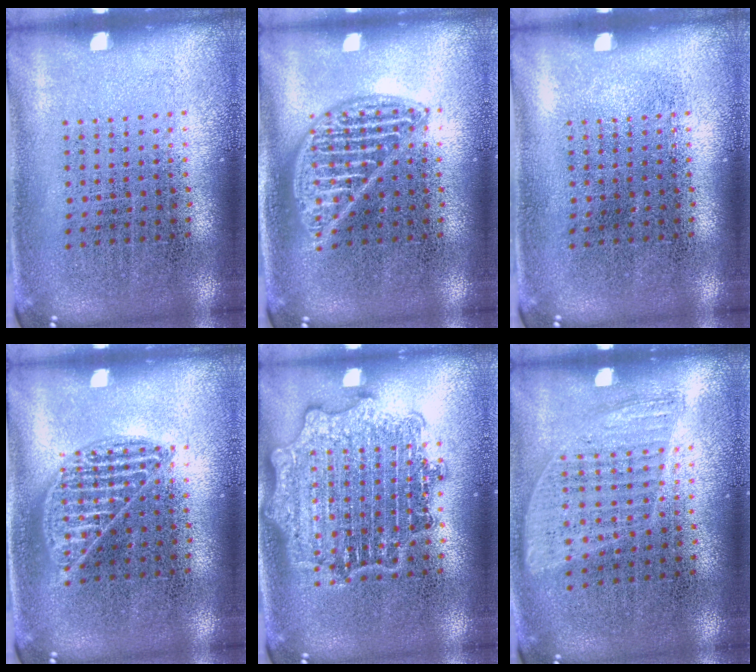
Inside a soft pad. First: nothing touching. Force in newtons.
{"total": 1.8, "press": 1.8, "slide": 0.2}
{"total": 0.0}
{"total": 1.7, "press": 1.7, "slide": 0.1}
{"total": 2.8, "press": 2.8, "slide": 0.4}
{"total": 0.9, "press": 0.8, "slide": 0.4}